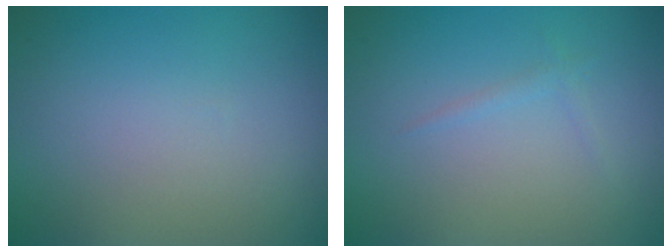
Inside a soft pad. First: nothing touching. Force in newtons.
{"total": 0.8, "press": 0.8, "slide": 0.0}